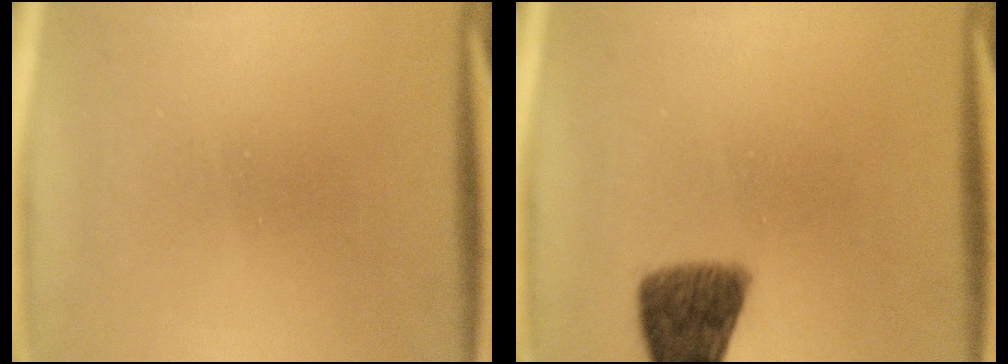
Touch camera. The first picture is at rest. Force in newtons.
{"total": 8.3}